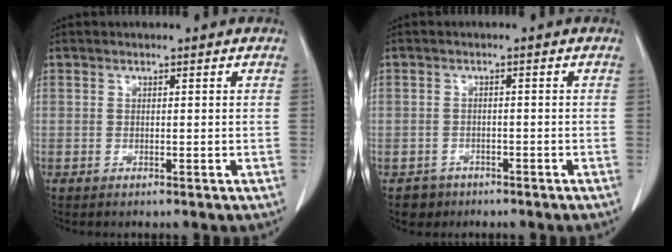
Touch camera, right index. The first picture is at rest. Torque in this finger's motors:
{"motor_torque": [-1.47, 0.09, -1.05, -0.21]}